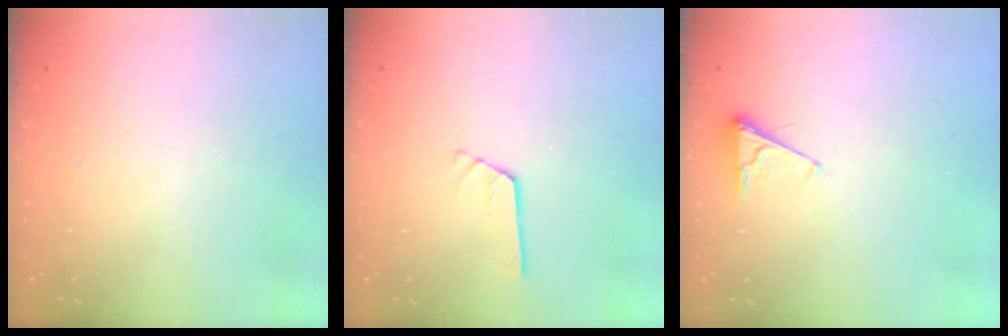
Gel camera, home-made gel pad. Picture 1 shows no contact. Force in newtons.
{"total": 3.1, "press": 3.1, "slide": 0.2}
{"total": 2.8, "press": 2.8, "slide": 0.4}